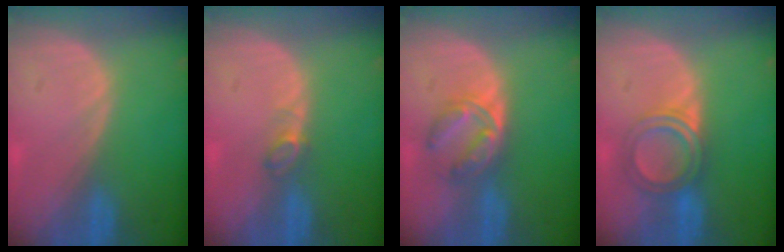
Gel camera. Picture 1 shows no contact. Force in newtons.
{"total": 2.0, "press": 1.9, "slide": 0.4}
{"total": 5.6, "press": 5.4, "slide": 1.4}
{"total": 5.0, "press": 4.9, "slide": 1.1}